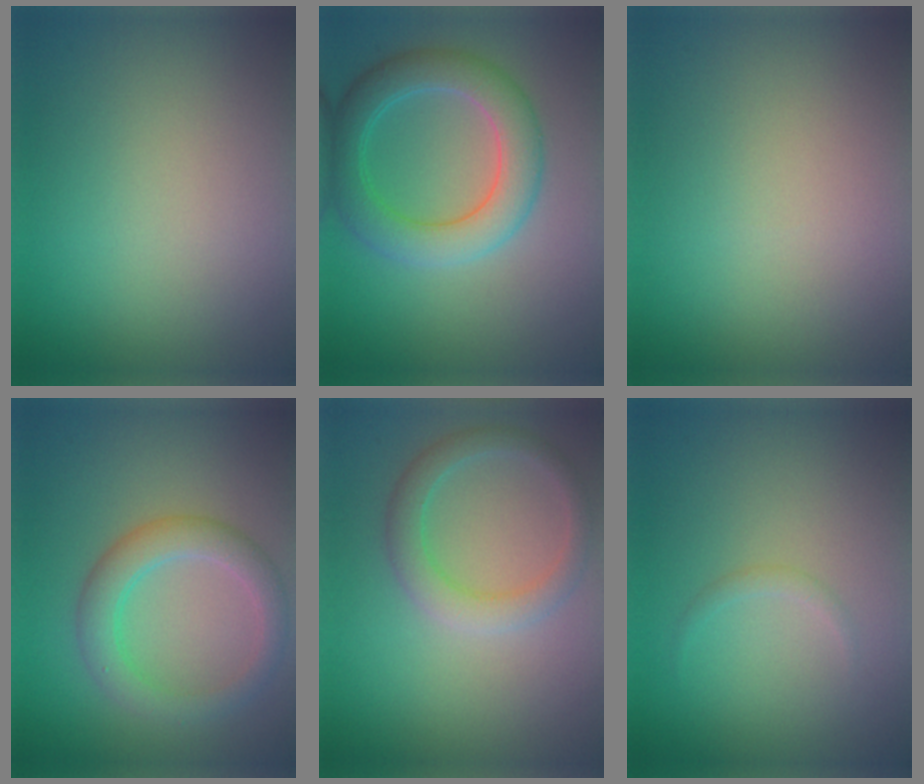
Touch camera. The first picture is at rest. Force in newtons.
{"total": 5.5, "press": 5.5, "slide": 0.4}
{"total": 0.0}
{"total": 3.9, "press": 3.9, "slide": 0.1}
{"total": 2.9, "press": 2.9, "slide": 0.1}
{"total": 0.7, "press": 0.7, "slide": 0.0}